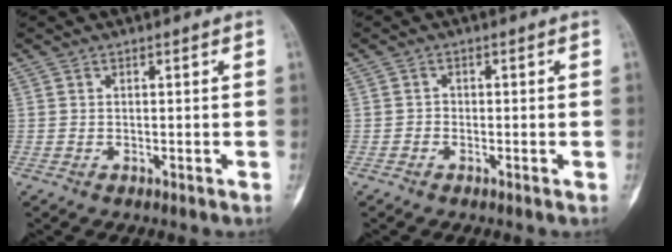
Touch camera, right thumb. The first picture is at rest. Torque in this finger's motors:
{"motor_torque": [0.66, -0.04, 0.10, -0.50, 0.03]}